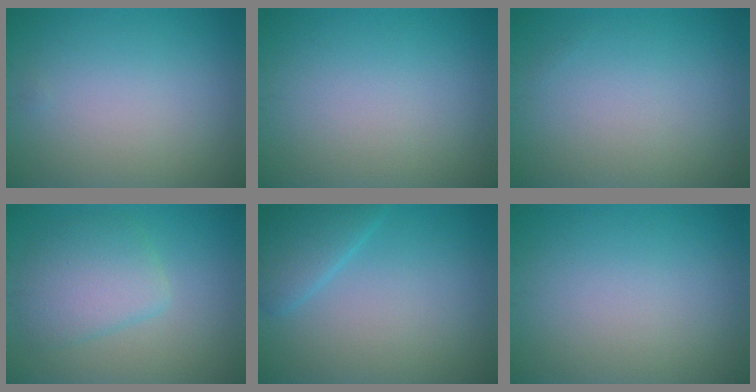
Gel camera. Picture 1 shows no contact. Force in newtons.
{"total": 0.0}
{"total": 0.0}
{"total": 4.4, "press": 4.4, "slide": 0.2}
{"total": 3.0, "press": 3.0, "slide": 0.2}
{"total": 0.0}